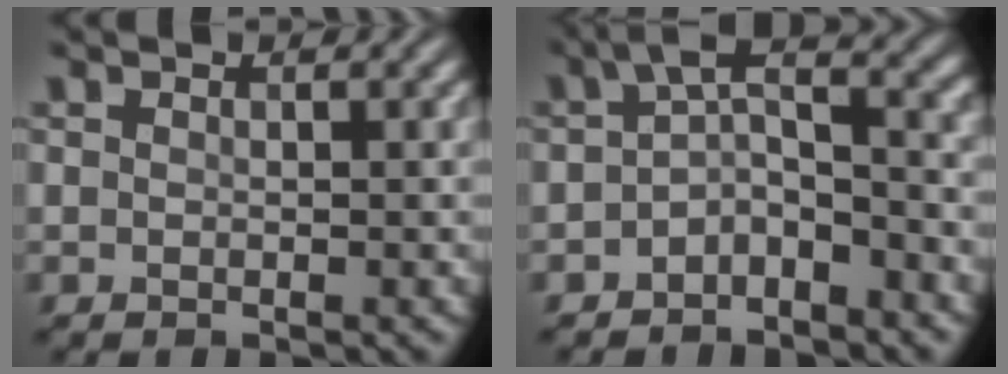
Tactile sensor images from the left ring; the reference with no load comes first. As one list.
[{"total": 4.0, "force": [-1.2, 1.9, 3.3], "torque": [-0.055, 0.011, -0.031]}]